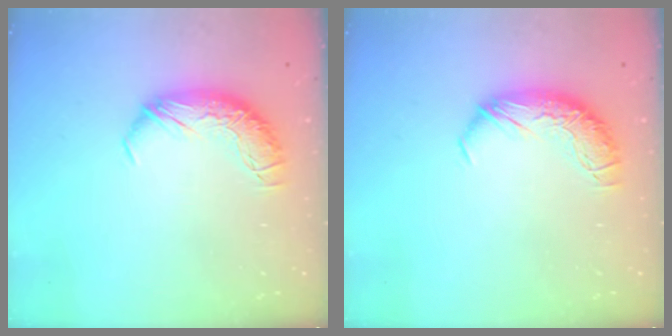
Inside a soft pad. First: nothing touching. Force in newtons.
{"total": 0.0}